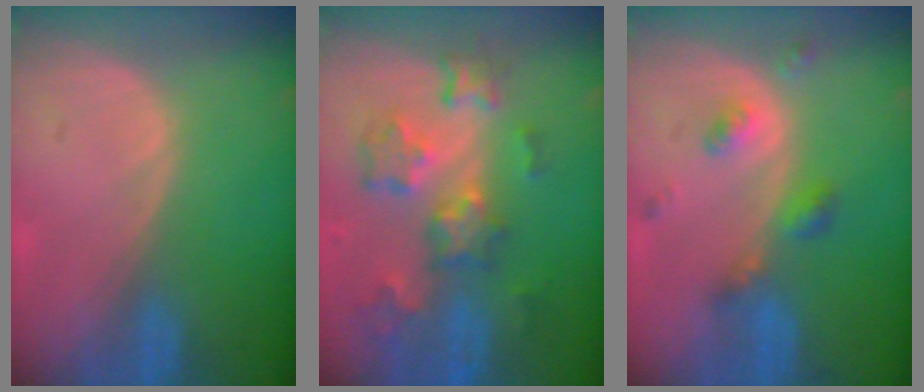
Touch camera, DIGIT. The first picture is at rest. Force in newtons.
{"total": 9.2, "press": 8.1, "slide": 4.3}
{"total": 4.8, "press": 4.3, "slide": 2.1}